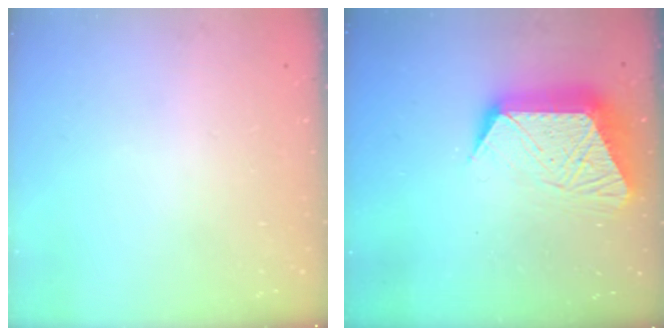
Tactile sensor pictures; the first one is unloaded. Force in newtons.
{"total": 15.5, "press": 15.5, "slide": 1.1}